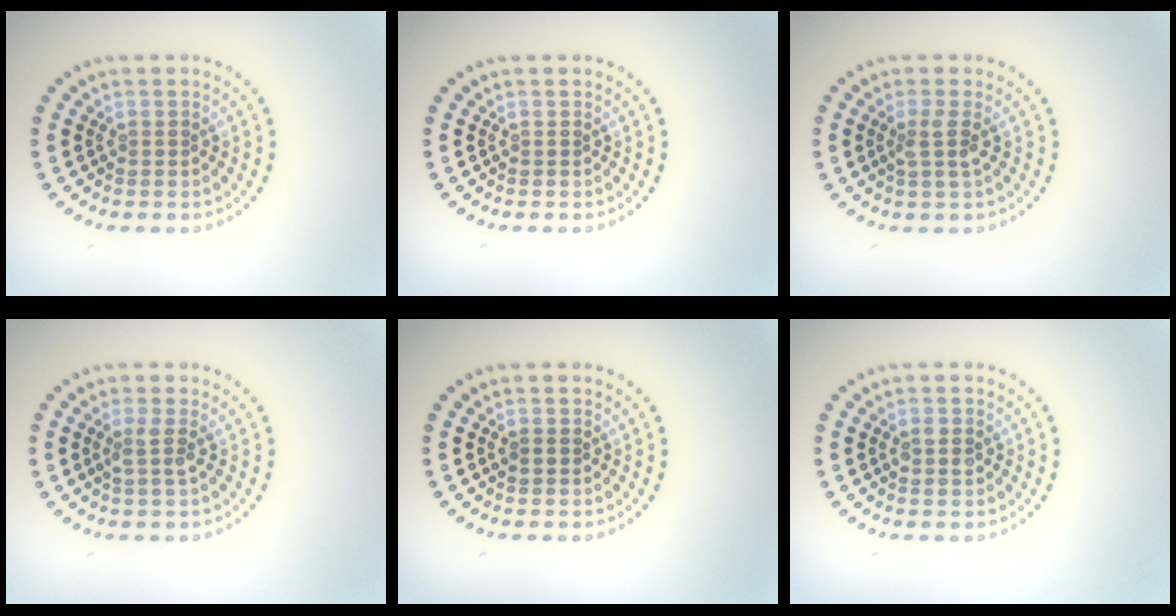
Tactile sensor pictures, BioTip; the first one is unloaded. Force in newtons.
{"total": 0.0}
{"total": 1.7, "press": 1.3, "slide": 1.1}
{"total": 1.5, "press": 1.1, "slide": 1.0}
{"total": 0.9, "press": 0.8, "slide": 0.1}
{"total": 1.0, "press": 1.0, "slide": 0.2}